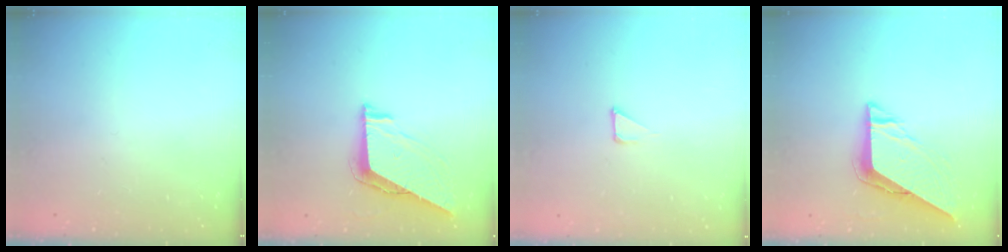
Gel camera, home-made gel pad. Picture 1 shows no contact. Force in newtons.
{"total": 7.1, "press": 7.1, "slide": 0.2}
{"total": 2.9, "press": 2.9, "slide": 0.3}
{"total": 7.8, "press": 7.8, "slide": 0.4}